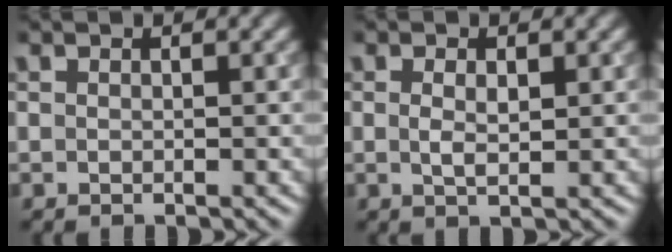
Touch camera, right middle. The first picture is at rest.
{"total": 1.6, "force": [0.3, 0.6, 1.4], "torque": [-0.031, -0.003, 0.005]}